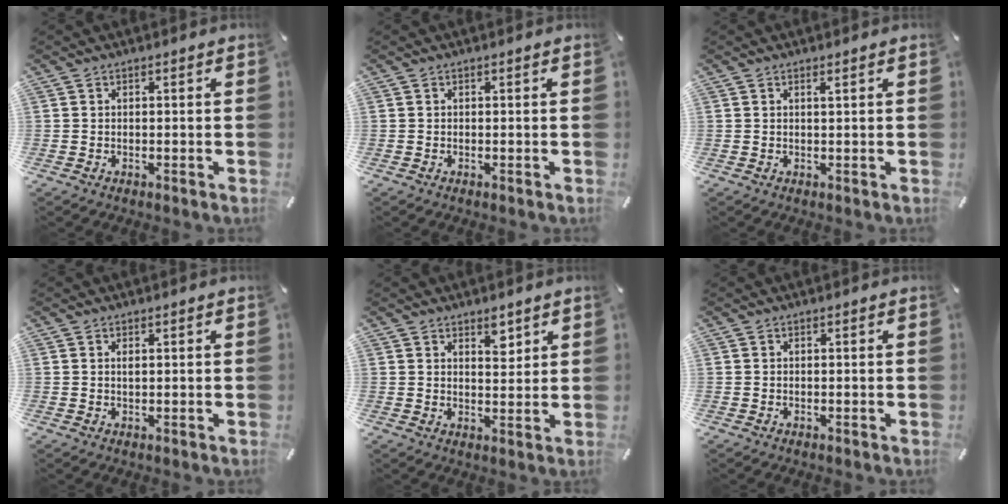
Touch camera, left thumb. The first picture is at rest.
{"total": 0.0}
{"total": 0.8, "force": [0.4, 0.0, 0.7], "torque": [-0.012, -0.002, 0.008]}
{"total": 0.8, "force": [0.3, 0.3, 0.7], "torque": [-0.015, 0.001, 0.004]}
{"total": 4.4, "force": [3.2, 2.3, 1.9], "torque": [-0.003, -0.025, 0.051]}
{"total": 0.0}